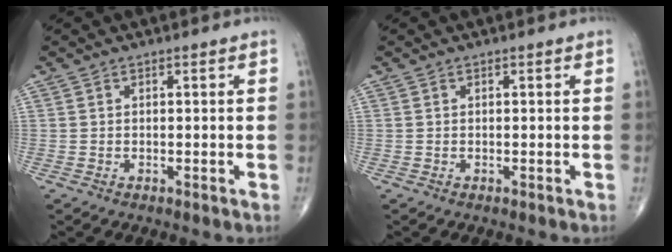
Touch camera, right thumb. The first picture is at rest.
{"total": 0.0}